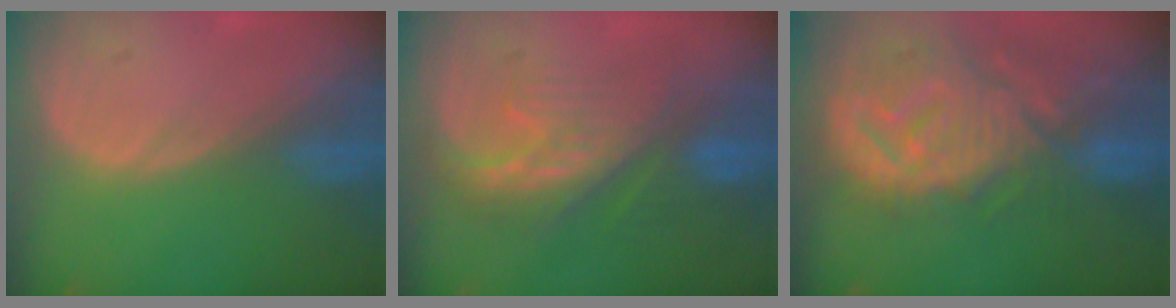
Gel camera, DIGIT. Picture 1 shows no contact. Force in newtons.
{"total": 8.1, "press": 7.9, "slide": 1.6}
{"total": 12.3, "press": 11.0, "slide": 5.5}